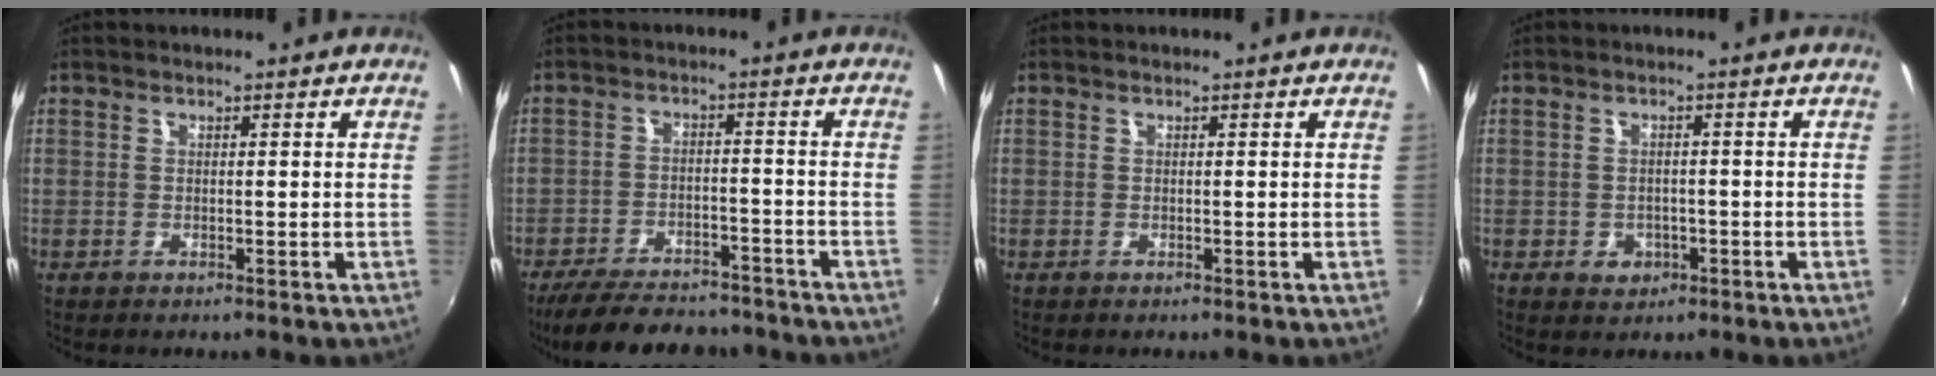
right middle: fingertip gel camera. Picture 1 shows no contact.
{"total": 17.0, "force": [-14.3, 5.5, 7.3], "torque": [-0.158, -0.009, -0.203]}
{"total": 0.0}
{"total": 3.4, "force": [-1.3, 2.9, 1.2], "torque": [-0.028, 0.002, -0.013]}